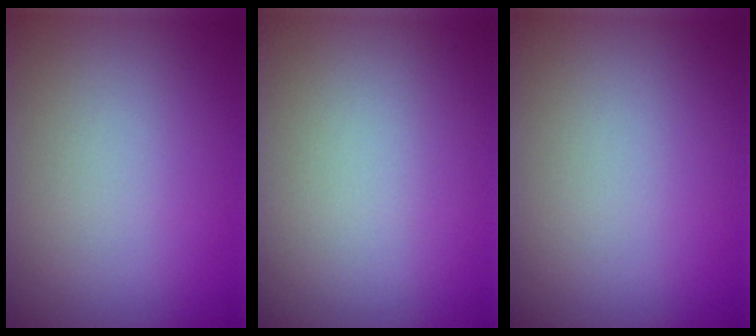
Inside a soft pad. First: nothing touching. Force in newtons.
{"total": 0.0}
{"total": 0.0}